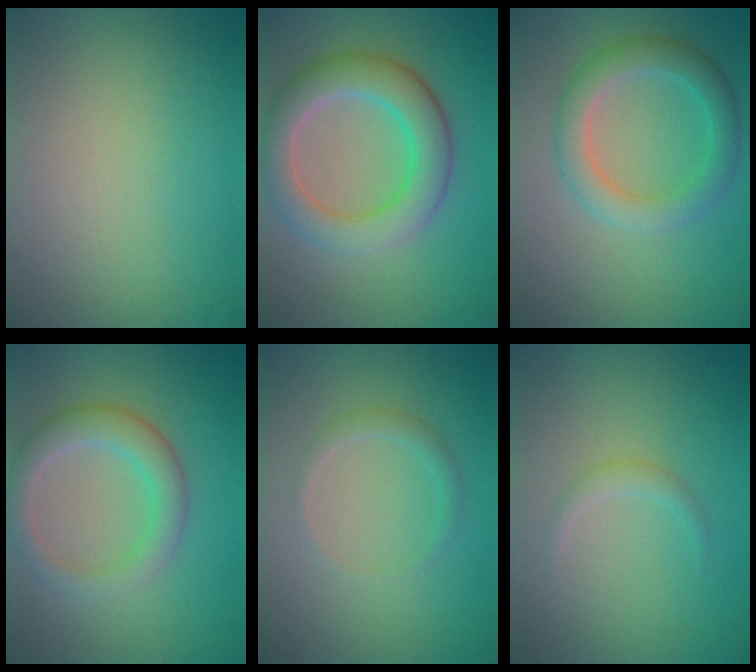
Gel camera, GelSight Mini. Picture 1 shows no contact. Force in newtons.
{"total": 6.3, "press": 6.3, "slide": 0.2}
{"total": 4.1, "press": 4.1, "slide": 0.3}
{"total": 3.9, "press": 3.9, "slide": 0.1}
{"total": 1.3, "press": 1.3, "slide": 0.1}
{"total": 1.1, "press": 1.1, "slide": 0.1}